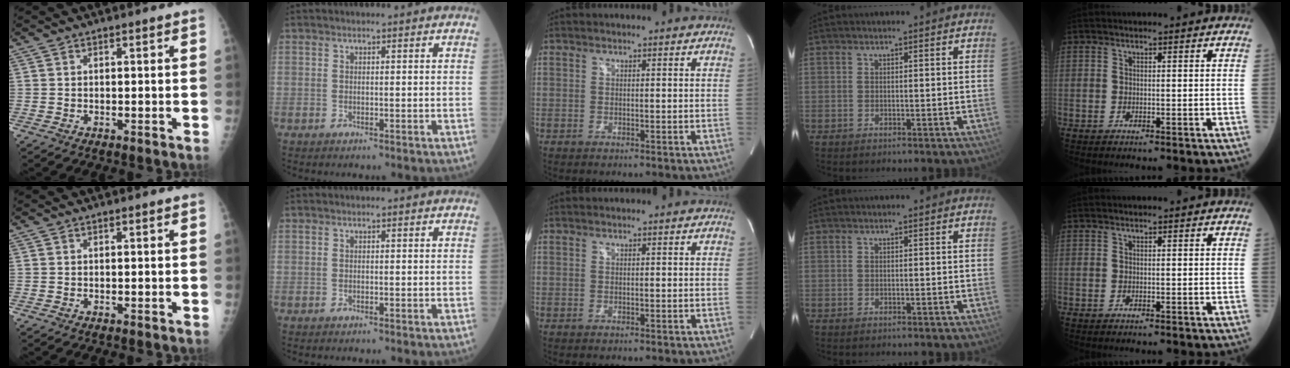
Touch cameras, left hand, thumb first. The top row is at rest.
{}